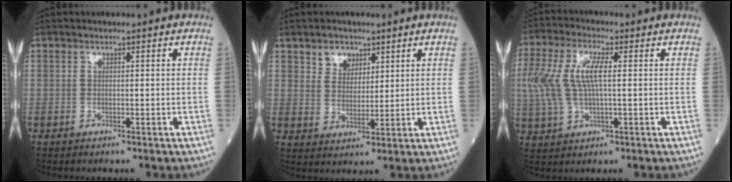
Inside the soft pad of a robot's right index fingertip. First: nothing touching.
{"total": 4.2, "force": [2.6, 2.9, 1.5], "torque": [-0.025, 0.003, 0.051]}
{"total": 9.0, "force": [1.1, 3.0, 8.5], "torque": [-0.204, 0.014, 0.023]}